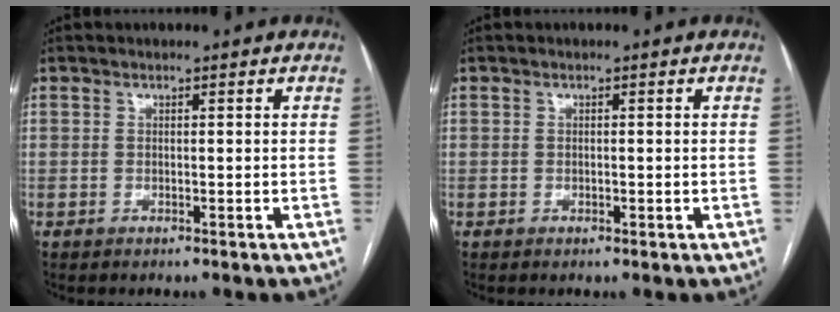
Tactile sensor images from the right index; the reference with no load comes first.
{"total": 0.5, "force": [-0.1, 0.4, 0.4], "torque": [-0.003, 0.001, 0.001]}